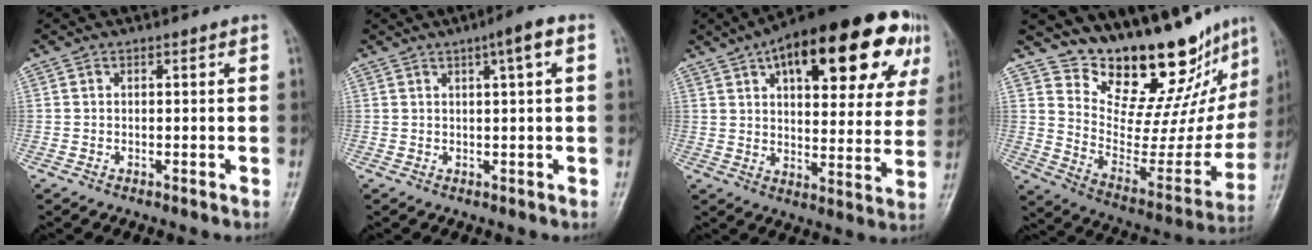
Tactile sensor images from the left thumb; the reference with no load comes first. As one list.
[{"total": 4.2, "force": [1.7, 0.3, 3.8], "torque": [-0.060, 0.006, 0.025]}, {"total": 28.1, "force": [13.3, 11.9, 21.7], "torque": [-0.283, 0.010, 0.187]}, {"total": 22.7, "force": [18.4, 7.8, 10.7], "torque": [-0.105, -0.132, 0.275]}]